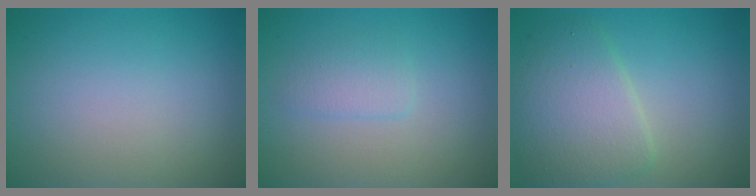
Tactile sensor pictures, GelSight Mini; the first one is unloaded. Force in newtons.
{"total": 1.6, "press": 1.6, "slide": 0.0}
{"total": 5.5, "press": 5.5, "slide": 0.1}